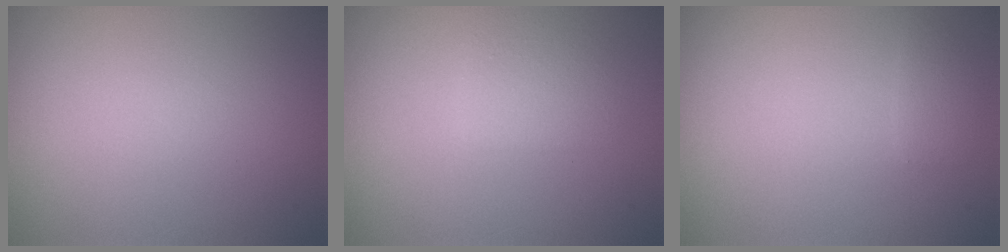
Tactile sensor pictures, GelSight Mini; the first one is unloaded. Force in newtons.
{"total": 1.9, "press": 1.9, "slide": 0.0}
{"total": 1.0, "press": 1.0, "slide": 0.1}